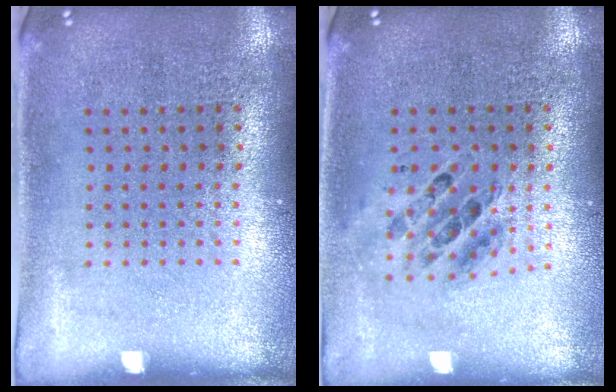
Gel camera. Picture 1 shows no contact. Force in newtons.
{"total": 0.7, "press": 0.7, "slide": 0.2}